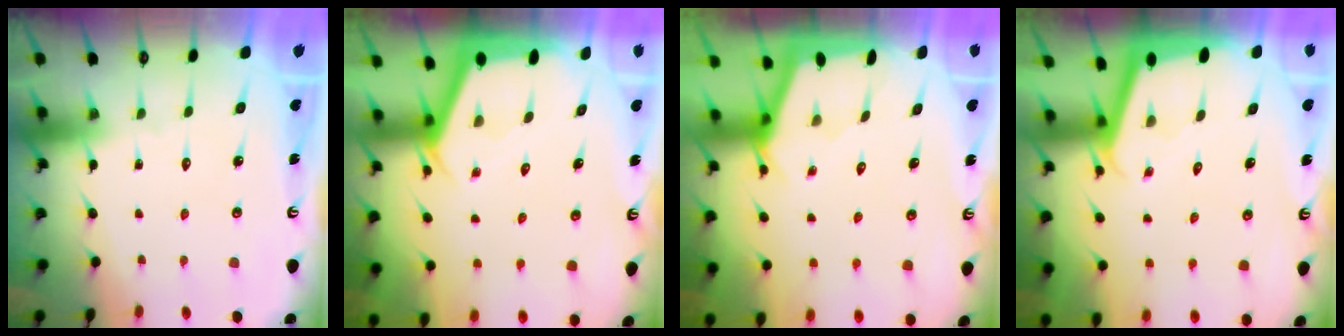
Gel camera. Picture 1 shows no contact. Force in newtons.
{"total": 2.4, "press": 2.4, "slide": 0.2}
{"total": 2.2, "press": 2.2, "slide": 0.3}
{"total": 1.9, "press": 1.9, "slide": 0.1}